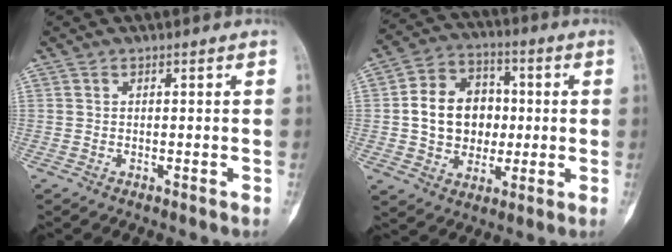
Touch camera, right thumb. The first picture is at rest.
{"total": 13.9, "force": [0.4, 11.2, 8.2], "torque": [-0.093, 0.019, 0.006]}